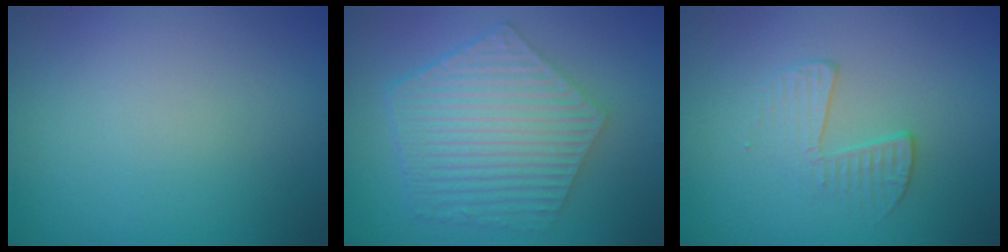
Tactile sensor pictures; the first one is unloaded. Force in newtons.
{"total": 6.8, "press": 4.8, "slide": 4.7}
{"total": 2.1, "press": 1.0, "slide": 1.8}